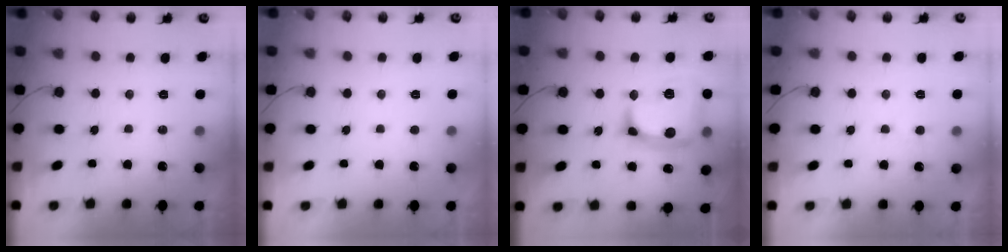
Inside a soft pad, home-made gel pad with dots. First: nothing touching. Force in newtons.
{"total": 1.7, "press": 1.6, "slide": 0.2}
{"total": 19.9, "press": 19.8, "slide": 1.9}
{"total": 1.7, "press": 1.7, "slide": 0.2}